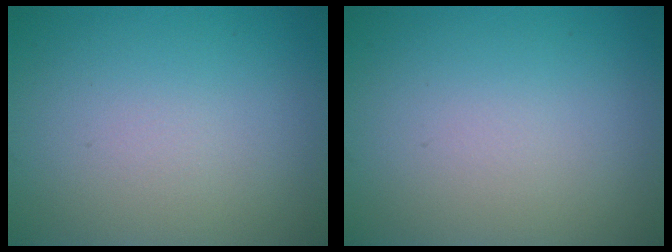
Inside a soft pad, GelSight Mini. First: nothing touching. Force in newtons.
{"total": 0.0}